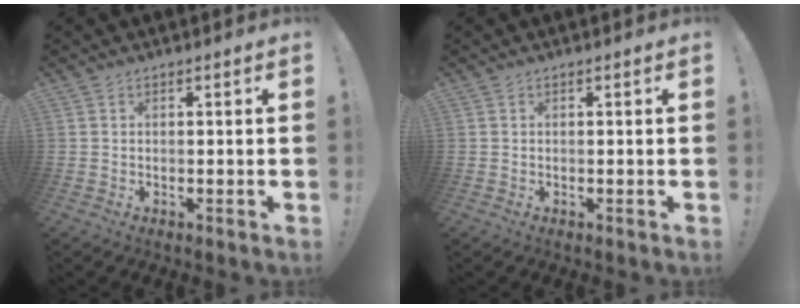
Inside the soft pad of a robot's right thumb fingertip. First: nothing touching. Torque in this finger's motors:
{"motor_torque": [0.00, 0.00, 0.00, 0.00, 0.00]}